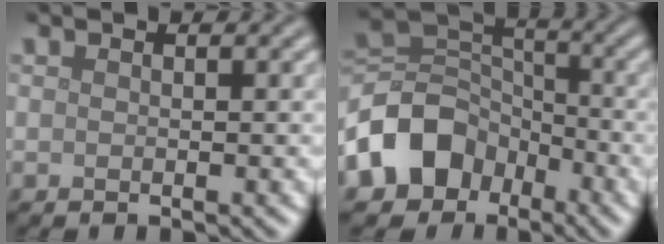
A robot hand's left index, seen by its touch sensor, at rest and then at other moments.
{"total": 7.8, "force": [-4.0, 5.9, 3.2], "torque": [-0.050, 0.006, -0.089]}